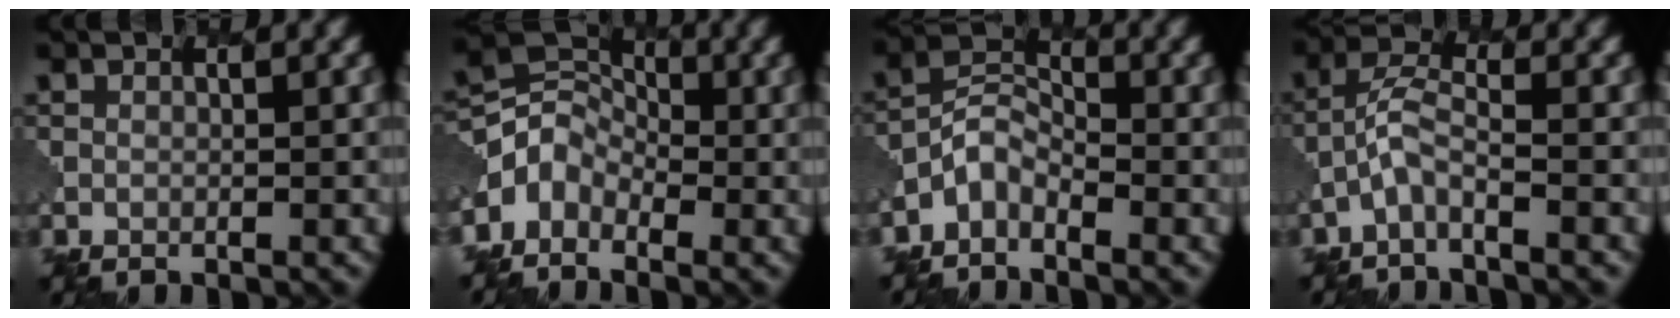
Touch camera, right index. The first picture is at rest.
{"total": 3.5, "force": [-1.9, 2.8, 1.1], "torque": [-0.013, 0.004, -0.048]}
{"total": 2.6, "force": [-1.8, 1.4, 1.0], "torque": [-0.020, 0.009, -0.047]}
{"total": 2.4, "force": [-1.4, 0.6, 1.9], "torque": [-0.044, 0.007, -0.035]}